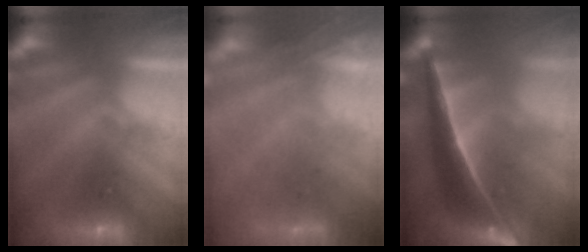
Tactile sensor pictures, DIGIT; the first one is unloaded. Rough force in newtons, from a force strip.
{"total": 5.6}
{"total": 7.4}